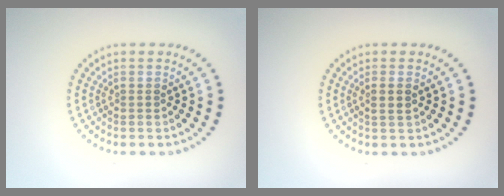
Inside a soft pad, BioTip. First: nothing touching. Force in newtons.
{"total": 1.2, "press": 1.1, "slide": 0.5}